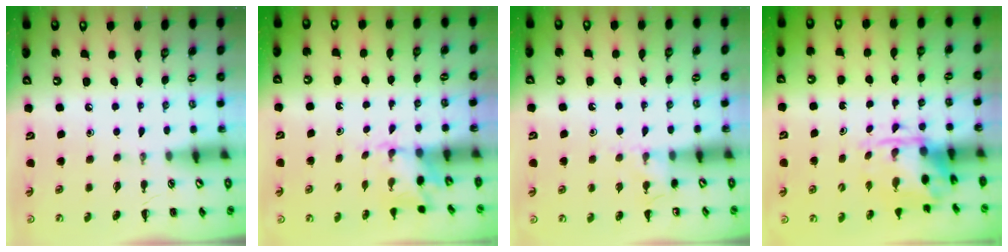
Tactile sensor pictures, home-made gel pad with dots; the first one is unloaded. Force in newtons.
{"total": 1.7, "press": 1.5, "slide": 0.6}
{"total": 5.5, "press": 5.3, "slide": 1.5}
{"total": 3.8, "press": 3.7, "slide": 0.9}